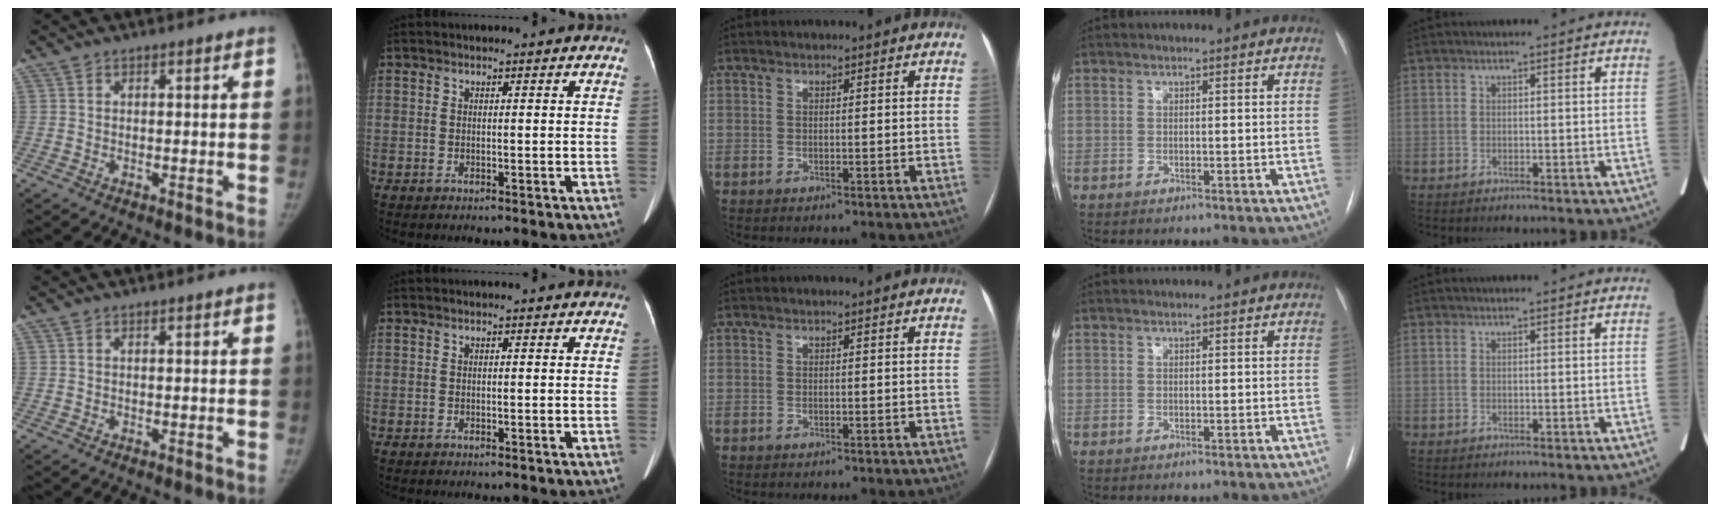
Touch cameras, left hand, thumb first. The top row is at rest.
{}